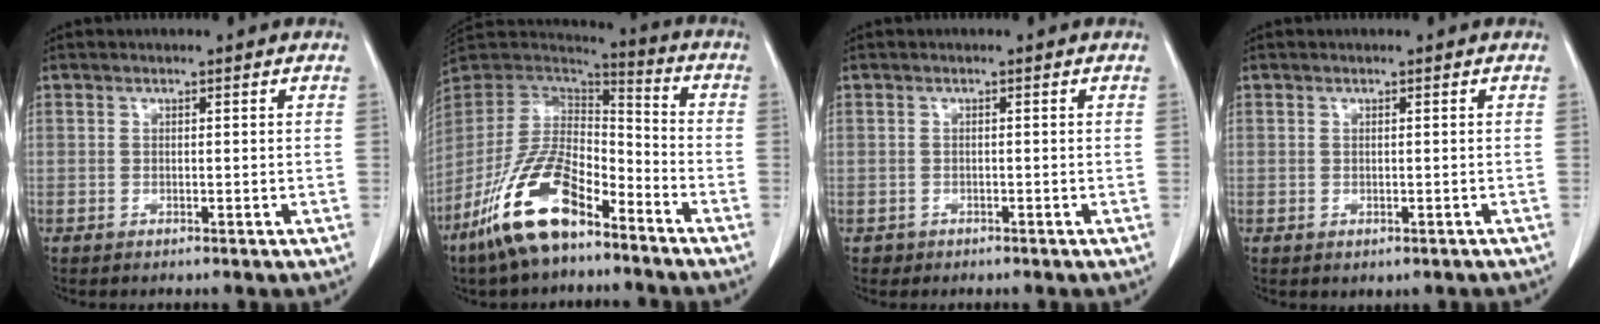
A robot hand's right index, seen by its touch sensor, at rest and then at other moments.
{"total": 16.2, "force": [-10.2, 6.0, 11.1], "torque": [-0.223, 0.005, -0.193]}
{"total": 1.1, "force": [-0.6, 0.9, -0.2], "torque": [-0.004, 0.004, -0.011]}
{"total": 1.2, "force": [-0.5, 1.0, 0.4], "torque": [-0.007, 0.003, 0.001]}